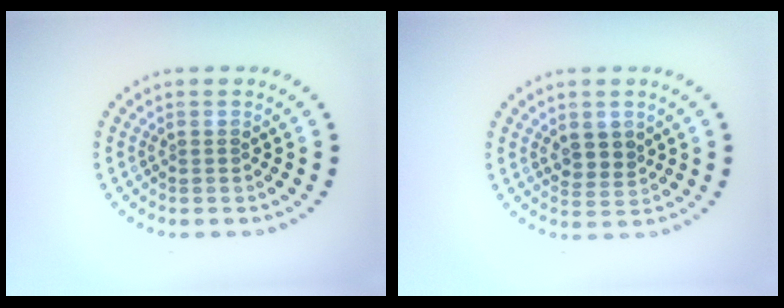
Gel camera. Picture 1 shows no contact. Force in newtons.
{"total": 2.2, "press": 2.1, "slide": 0.9}